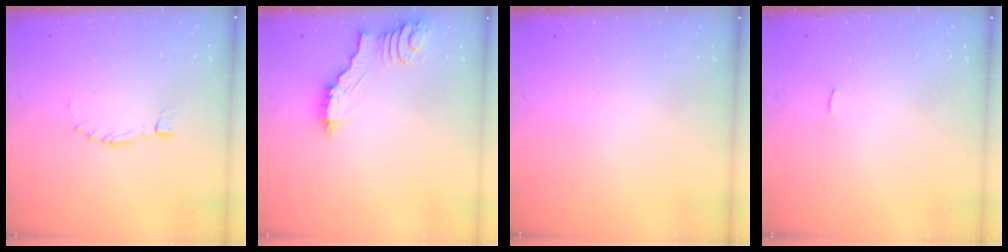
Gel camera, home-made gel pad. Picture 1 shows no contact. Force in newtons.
{"total": 3.0, "press": 3.0, "slide": 0.2}
{"total": 0.0}
{"total": 0.0}